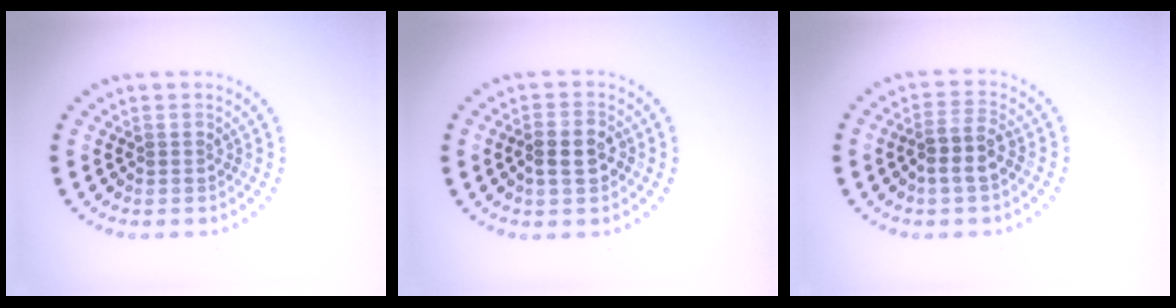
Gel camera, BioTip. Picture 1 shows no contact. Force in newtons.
{"total": 2.8, "press": 2.8, "slide": 0.6}
{"total": 2.6, "press": 2.2, "slide": 1.3}